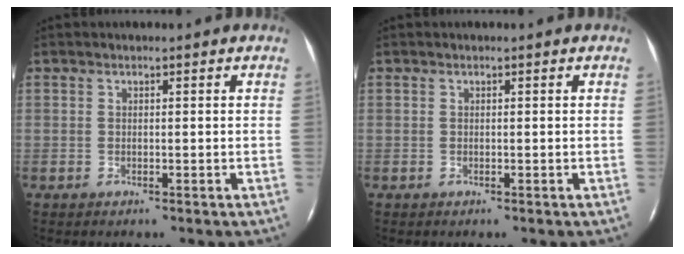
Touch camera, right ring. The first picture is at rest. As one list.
[{"total": 0.0}]